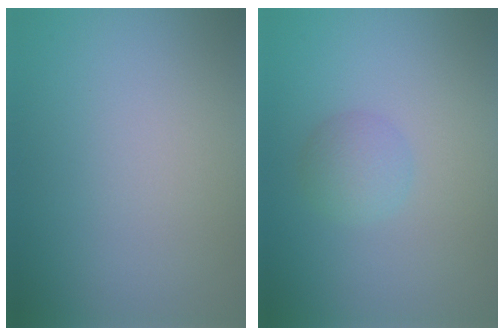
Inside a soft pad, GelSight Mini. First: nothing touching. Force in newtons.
{"total": 1.9, "press": 1.9, "slide": 0.1}